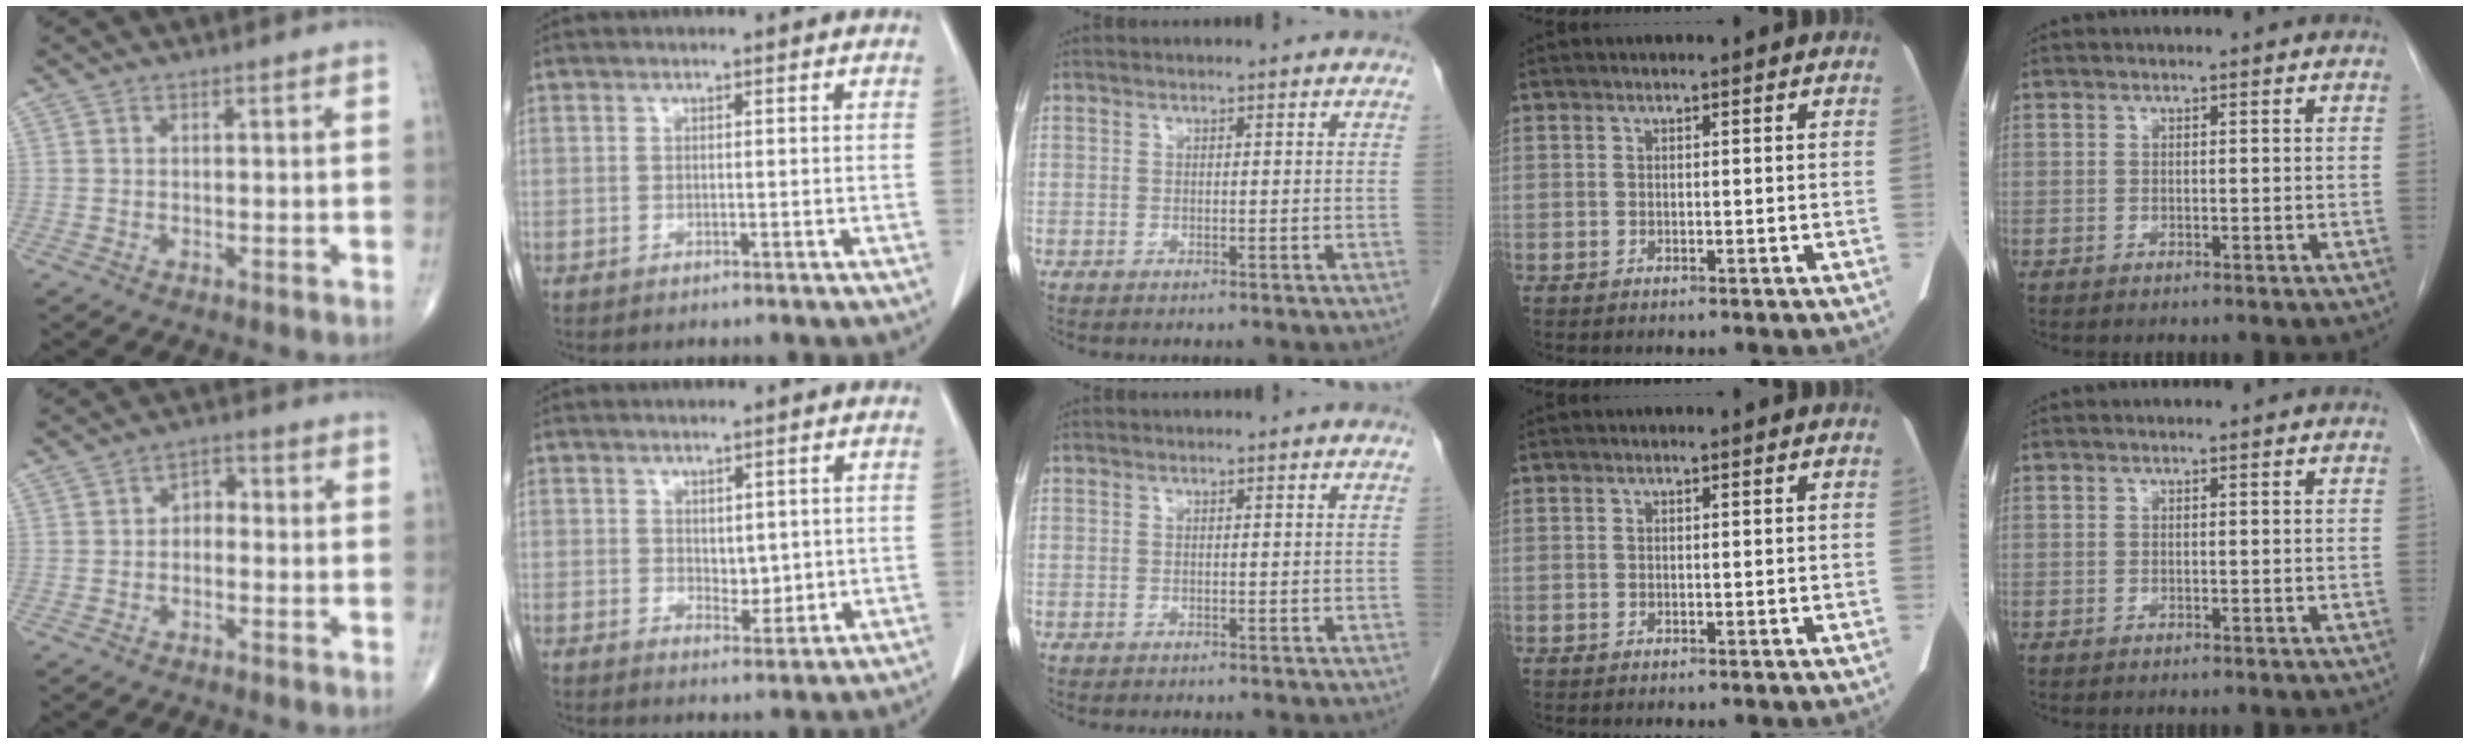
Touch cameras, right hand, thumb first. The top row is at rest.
{"thumb": {"total": 3.1, "force": [-0.6, 2.3, 2.1], "torque": [-0.014, 0.018, -0.022]}, "index": {"total": 3.1, "force": [0.5, 1.8, 2.5], "torque": [-0.033, -0.009, 0.015]}}